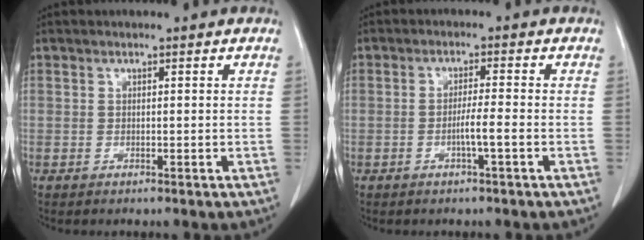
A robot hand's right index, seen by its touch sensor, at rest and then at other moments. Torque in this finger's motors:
{"motor_torque": [0.81, -0.41, 0.41, 0.11]}